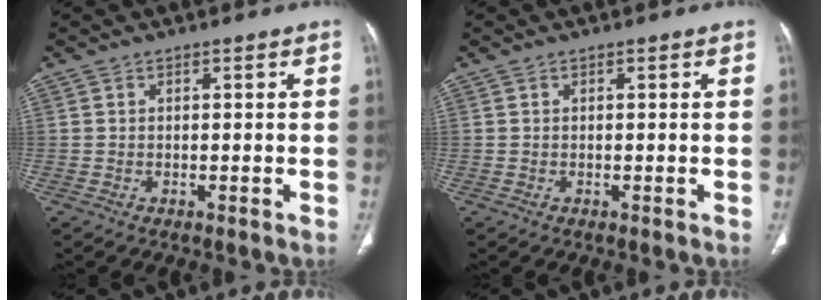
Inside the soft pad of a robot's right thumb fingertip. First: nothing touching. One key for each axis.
{"total": 0.0}